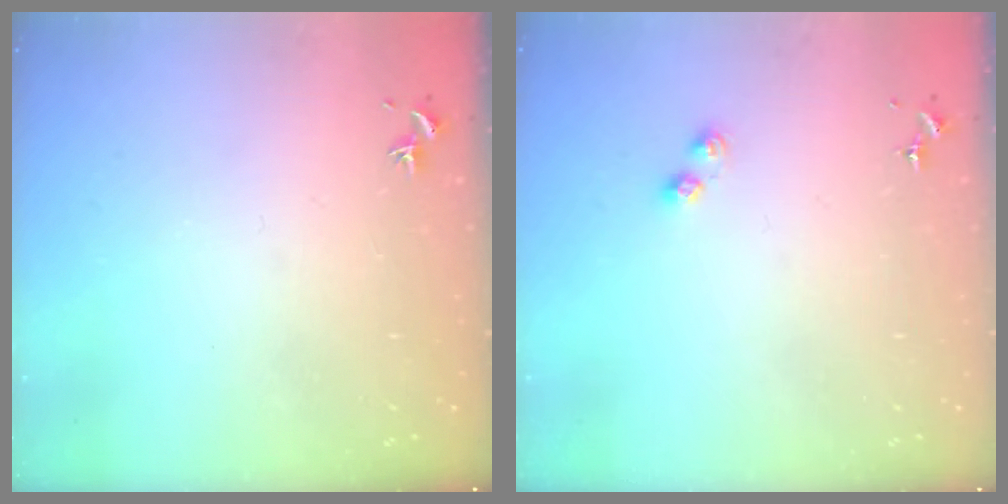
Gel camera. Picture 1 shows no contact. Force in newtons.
{"total": 3.7, "press": 3.7, "slide": 0.4}